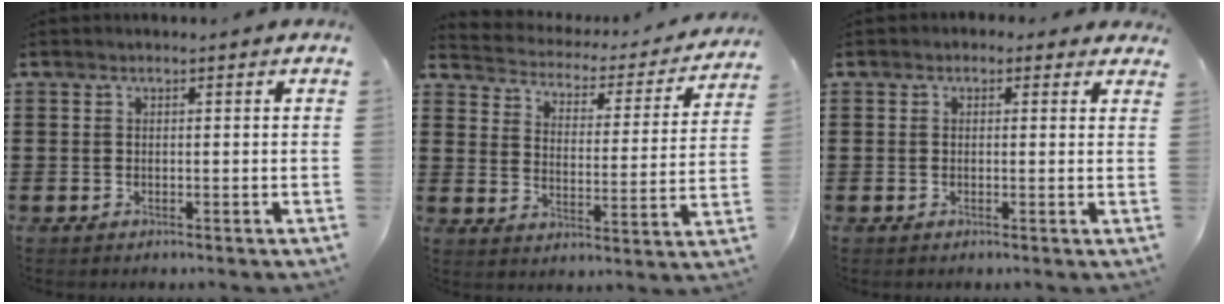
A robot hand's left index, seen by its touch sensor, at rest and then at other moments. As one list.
[{"total": 2.5, "force": [2.4, 0.7, 0.2], "torque": [-0.025, -0.024, 0.032]}, {"total": 1.1, "force": [0.4, 1.0, 0.3], "torque": [-0.010, 0.007, 0.007]}]